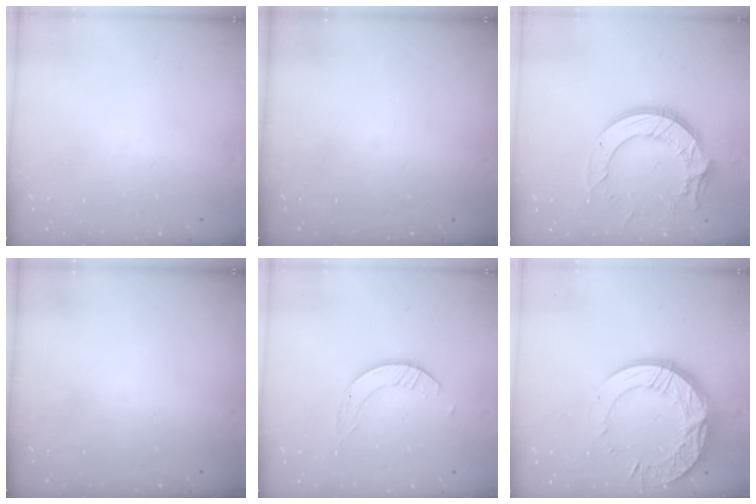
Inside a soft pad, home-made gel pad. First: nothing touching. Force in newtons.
{"total": 0.0}
{"total": 15.3, "press": 15.2, "slide": 1.5}
{"total": 0.0}
{"total": 2.6, "press": 2.5, "slide": 0.3}
{"total": 18.7, "press": 18.7, "slide": 1.4}